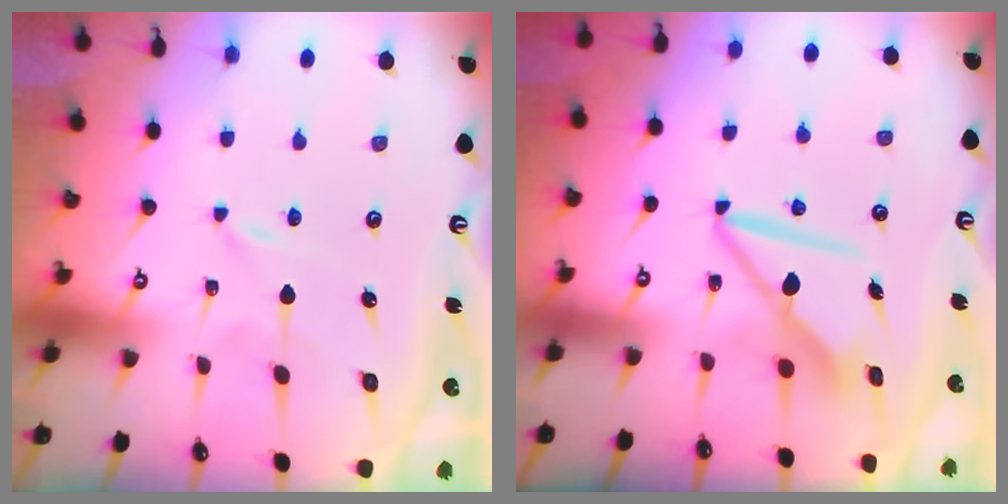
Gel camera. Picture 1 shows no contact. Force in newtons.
{"total": 8.5, "press": 8.4, "slide": 0.9}